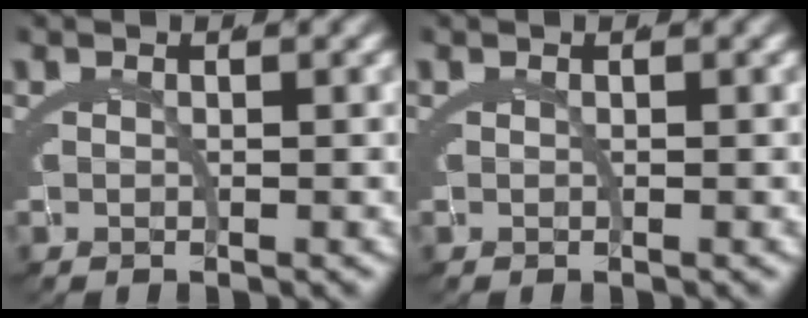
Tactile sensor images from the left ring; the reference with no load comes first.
{"total": 0.0}